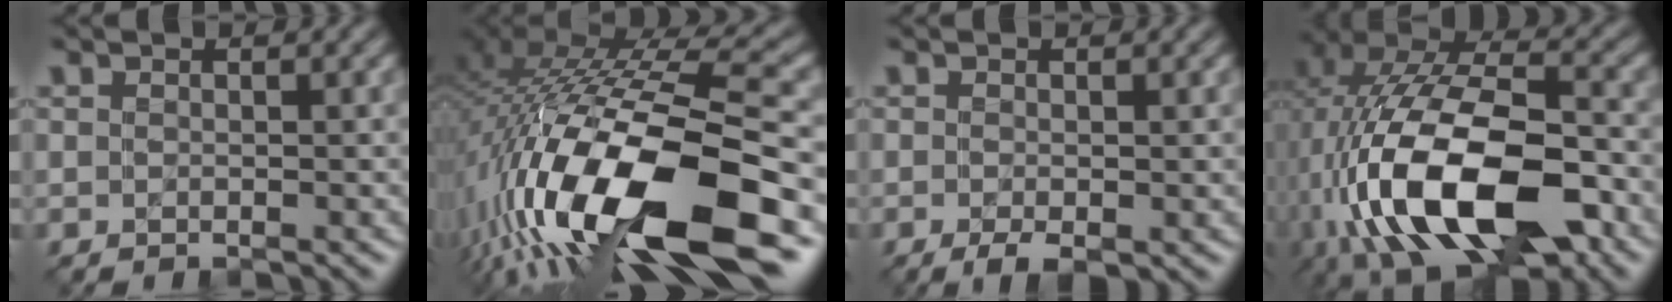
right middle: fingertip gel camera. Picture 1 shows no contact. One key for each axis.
{"total": 18.6, "fx": -6.3, "fy": 7.1, "fz": 15.9, "tx": -0.302, "ty": -0.011, "tz": -0.100}
{"total": 1.7, "fx": -0.7, "fy": 0.5, "fz": 1.5, "tx": -0.029, "ty": -0.005, "tz": -0.013}
{"total": 15.4, "fx": -4.7, "fy": 8.0, "fz": 12.3, "tx": -0.223, "ty": -0.005, "tz": -0.078}